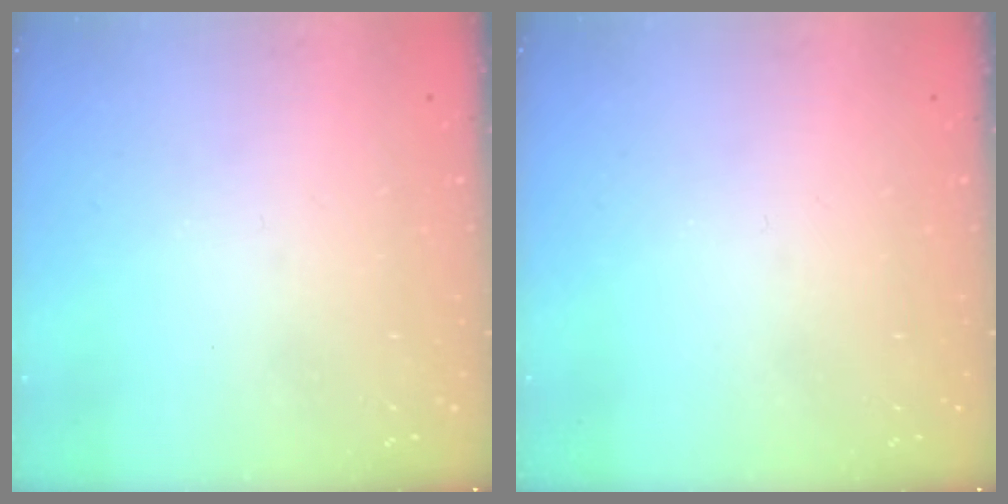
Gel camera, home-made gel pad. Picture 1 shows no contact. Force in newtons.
{"total": 0.0}